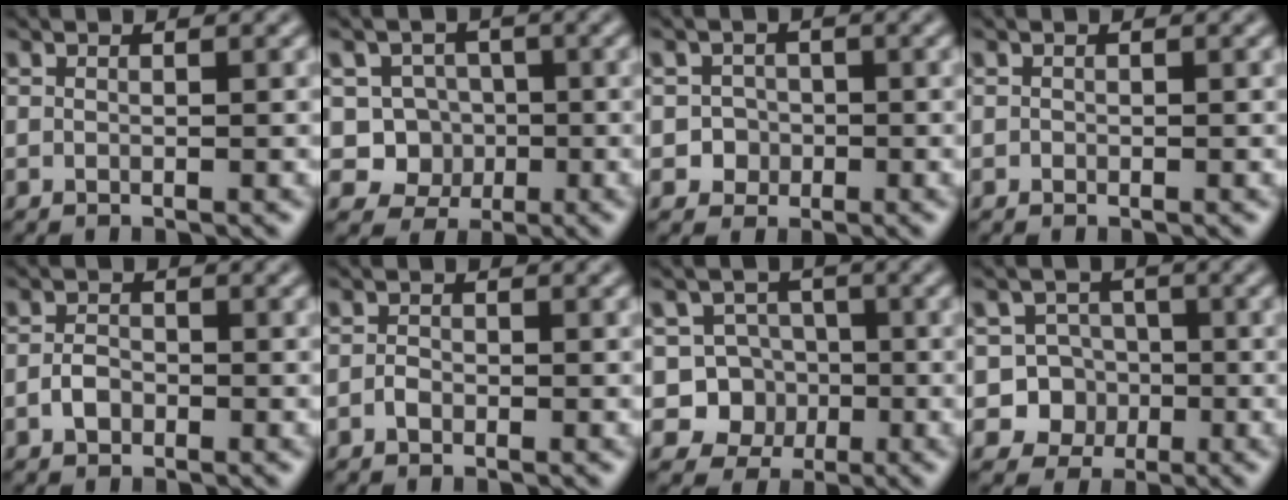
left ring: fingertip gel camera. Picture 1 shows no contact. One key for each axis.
{"total": 4.4, "fx": -0.5, "fy": 4.2, "fz": 1.3, "tx": 0.007, "ty": 0.008, "tz": -0.032}
{"total": 2.1, "fx": -0.6, "fy": 2.0, "fz": 0.3, "tx": 0.016, "ty": 0.004, "tz": -0.013}
{"total": 0.0}
{"total": 1.7, "fx": -0.7, "fy": 1.2, "fz": 0.9, "tx": -0.018, "ty": 0.004, "tz": -0.017}
{"total": 1.0, "fx": -0.5, "fy": 0.7, "fz": 0.5, "tx": -0.011, "ty": 0.000, "tz": -0.012}
{"total": 6.4, "fx": -1.5, "fy": 6.0, "fz": 1.5, "tx": -0.006, "ty": 0.014, "tz": -0.053}
{"total": 6.8, "fx": -2.1, "fy": 6.4, "fz": 1.3, "tx": -0.003, "ty": 0.007, "tz": -0.058}